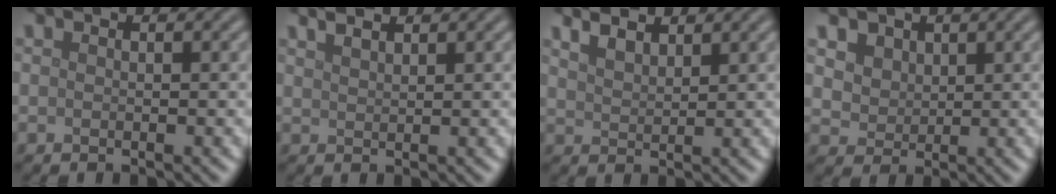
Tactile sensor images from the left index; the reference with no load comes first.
{"total": 2.4, "force": [1.9, 0.8, 1.2], "torque": [-0.005, 0.013, 0.010]}
{"total": 3.2, "force": [2.7, 1.0, 1.4], "torque": [-0.020, 0.016, 0.032]}
{"total": 4.1, "force": [2.3, 3.0, 1.6], "torque": [-0.054, 0.001, 0.045]}